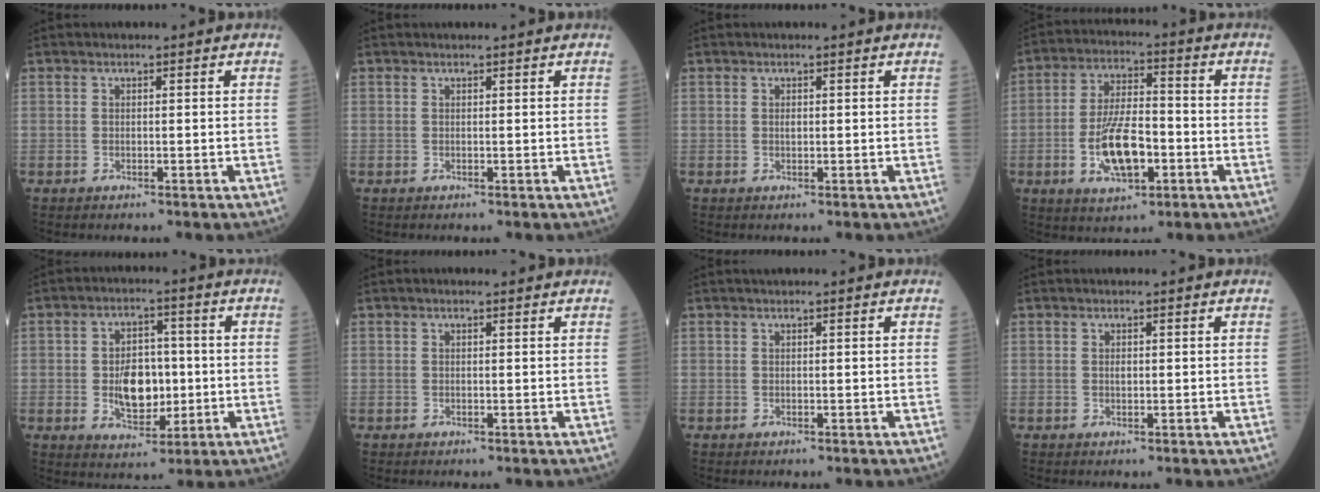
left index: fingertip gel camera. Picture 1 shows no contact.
{"total": 1.3, "force": [1.3, 0.0, 0.4], "torque": [-0.006, 0.009, 0.018]}
{"total": 1.5, "force": [0.3, 0.5, 1.4], "torque": [-0.029, 0.000, 0.007]}
{"total": 10.4, "force": [-3.0, 4.0, 9.1], "torque": [-0.182, 0.002, -0.053]}
{"total": 7.8, "force": [-0.6, 4.8, 6.1], "torque": [-0.111, 0.004, -0.005]}
{"total": 1.0, "force": [0.8, 0.1, 0.5], "torque": [-0.010, 0.008, 0.011]}
{"total": 1.8, "force": [1.6, 0.1, 0.9], "torque": [-0.009, 0.020, 0.021]}
{"total": 0.6, "force": [0.3, 0.3, 0.5], "torque": [-0.012, 0.002, 0.005]}